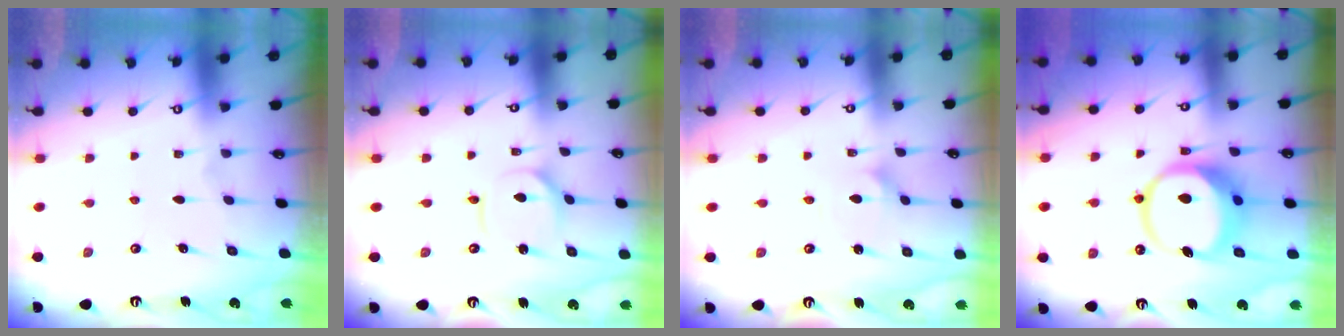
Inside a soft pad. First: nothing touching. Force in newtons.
{"total": 3.3, "press": 3.3, "slide": 0.4}
{"total": 2.2, "press": 2.2, "slide": 0.1}
{"total": 11.7, "press": 11.6, "slide": 1.6}